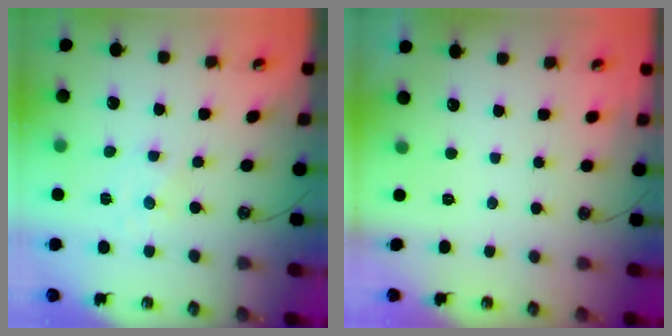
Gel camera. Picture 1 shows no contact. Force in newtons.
{"total": 0.0}